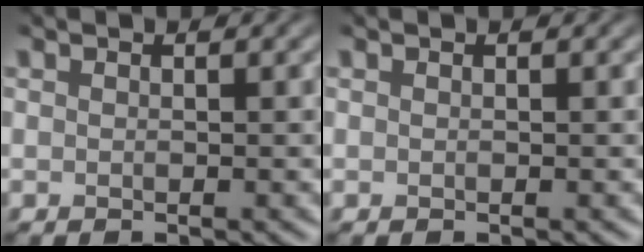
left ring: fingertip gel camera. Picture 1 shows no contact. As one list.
[{"total": 0.0}]